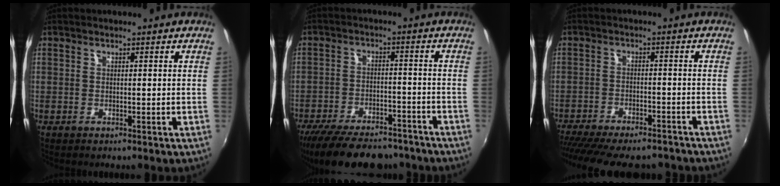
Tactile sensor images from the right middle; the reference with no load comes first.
{"total": 19.6, "force": [-15.9, 7.1, 9.0], "torque": [-0.187, -0.015, -0.230]}
{"total": 18.3, "force": [-15.4, 5.1, 8.4], "torque": [-0.177, -0.032, -0.220]}